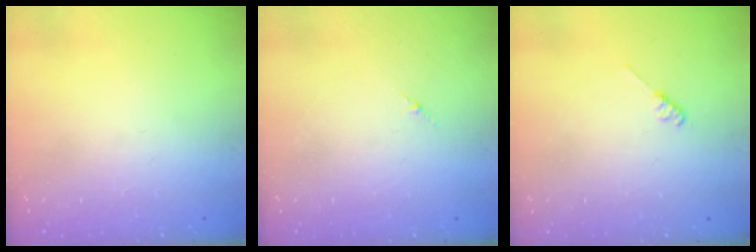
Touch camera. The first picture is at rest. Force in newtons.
{"total": 1.8, "press": 1.7, "slide": 0.6}
{"total": 2.6, "press": 2.5, "slide": 0.4}